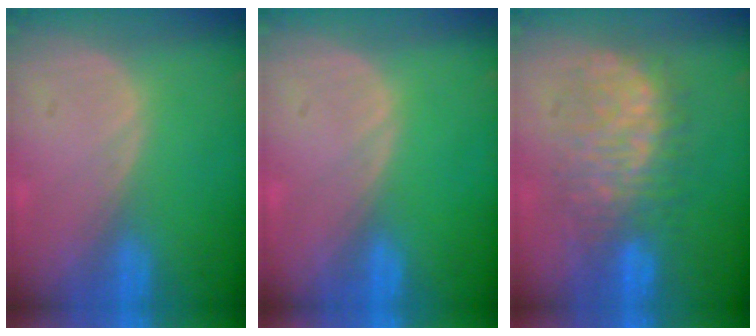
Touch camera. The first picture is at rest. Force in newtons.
{"total": 0.0}
{"total": 8.8, "press": 8.8, "slide": 0.6}